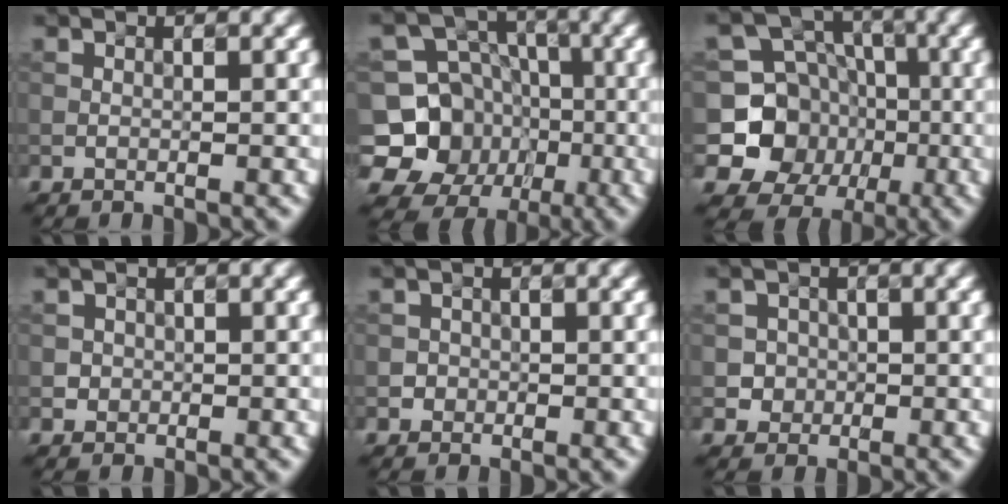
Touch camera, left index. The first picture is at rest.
{"total": 11.6, "force": [-3.4, 10.5, 3.5], "torque": [-0.079, 0.004, -0.077]}
{"total": 8.7, "force": [-1.4, 8.1, 2.9], "torque": [-0.057, 0.010, -0.052]}
{"total": 0.9, "force": [0.0, 0.9, 0.1], "torque": [0.011, 0.000, 0.003]}
{"total": 1.0, "force": [-0.2, 0.9, 0.0], "torque": [0.013, 0.002, -0.005]}
{"total": 1.9, "force": [-0.4, 1.9, 0.3], "torque": [0.008, 0.006, -0.008]}